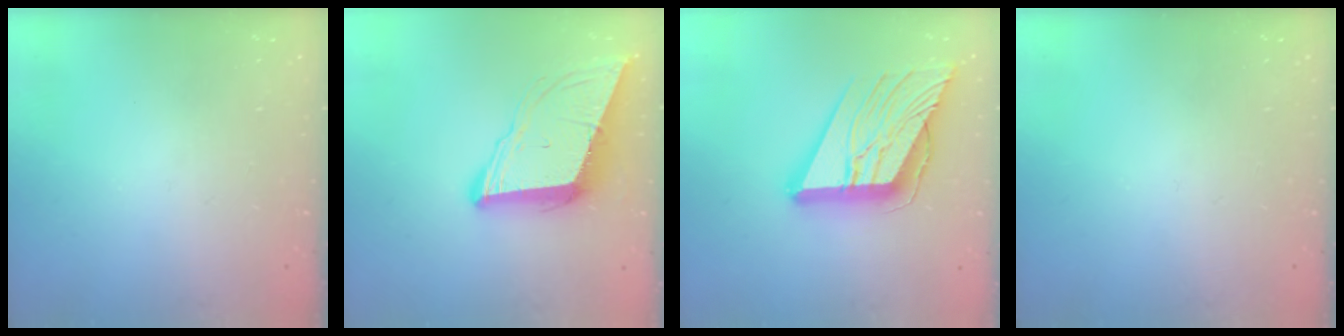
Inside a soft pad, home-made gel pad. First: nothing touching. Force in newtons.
{"total": 10.5, "press": 9.9, "slide": 3.6}
{"total": 24.5, "press": 24.3, "slide": 3.0}
{"total": 0.0}